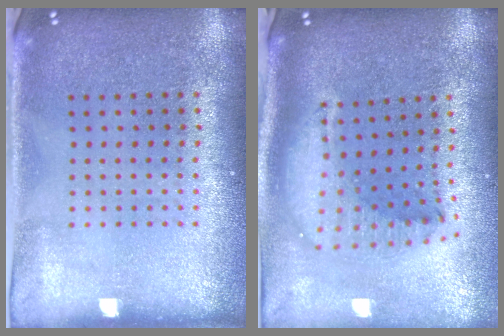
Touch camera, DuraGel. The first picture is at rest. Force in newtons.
{"total": 2.1, "press": 1.6, "slide": 1.3}